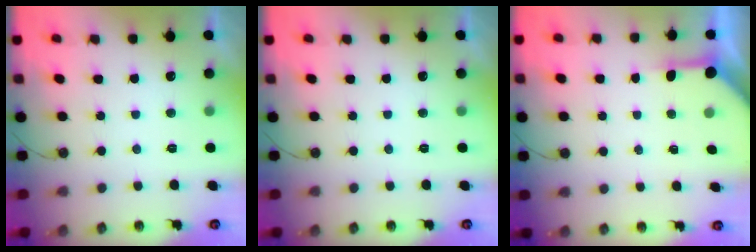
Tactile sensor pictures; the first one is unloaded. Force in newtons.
{"total": 0.0}
{"total": 5.1, "press": 5.1, "slide": 0.6}